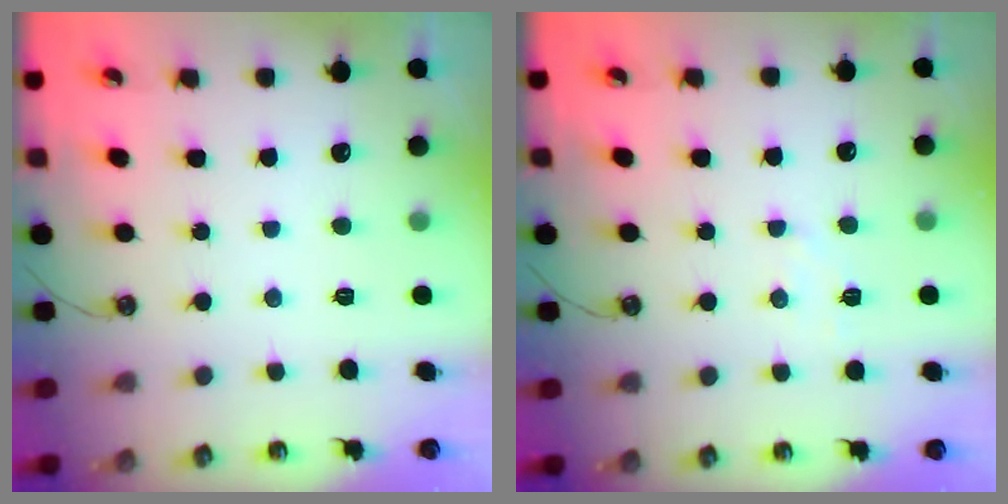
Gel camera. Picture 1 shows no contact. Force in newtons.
{"total": 4.7, "press": 4.6, "slide": 0.7}